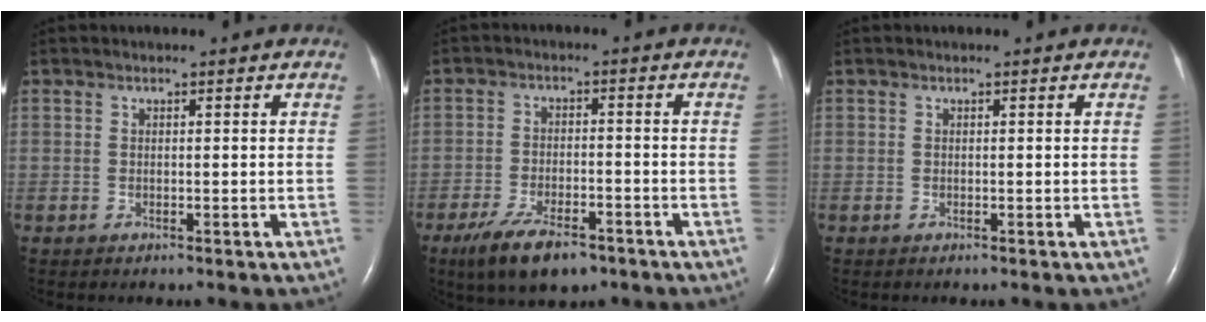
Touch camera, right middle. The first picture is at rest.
{"total": 8.5, "force": [-5.8, 3.0, 5.5], "torque": [-0.106, -0.010, -0.097]}
{"total": 0.0}